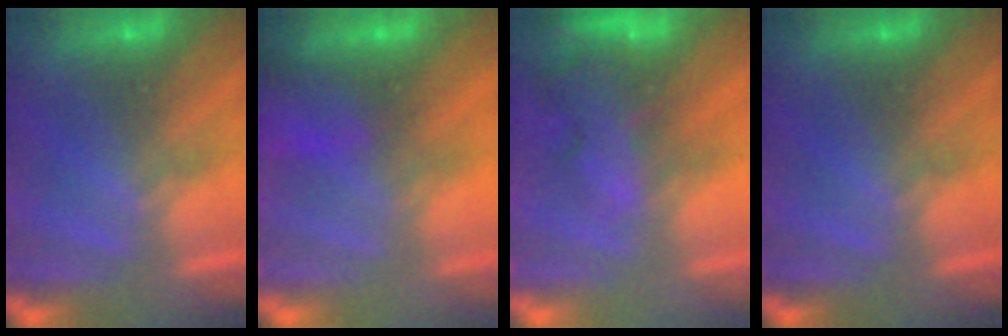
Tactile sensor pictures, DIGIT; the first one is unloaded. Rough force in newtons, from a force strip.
{"total": 7.0}
{"total": 9.3}
{"total": 0.0}